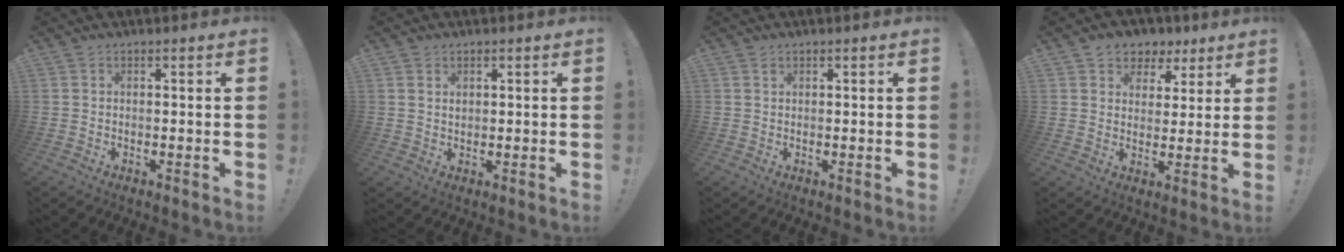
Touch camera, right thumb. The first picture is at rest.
{"total": 1.7, "force": [1.2, 1.1, 0.3], "torque": [0.001, 0.000, 0.021]}
{"total": 0.7, "force": [0.6, 0.4, 0.1], "torque": [-0.001, -0.001, 0.010]}
{"total": 6.5, "force": [3.3, 5.6, 0.9], "torque": [-0.011, -0.020, 0.065]}